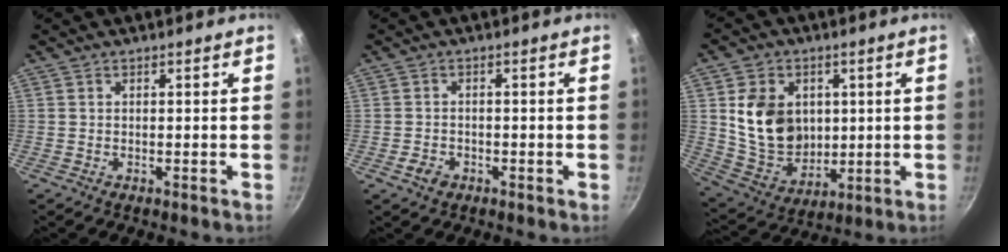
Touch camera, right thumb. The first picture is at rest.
{"total": 2.6, "force": [-1.3, 1.9, 1.3], "torque": [-0.022, 0.014, -0.021]}
{"total": 15.0, "force": [2.6, 11.8, 8.8], "torque": [-0.129, -0.016, 0.061]}